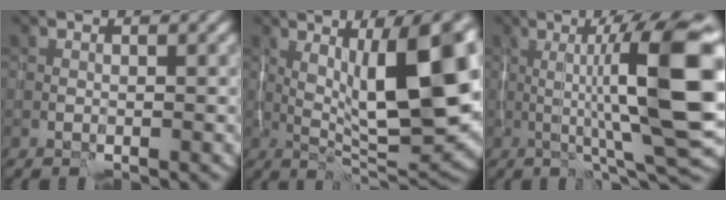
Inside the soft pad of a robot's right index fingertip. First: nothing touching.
{"total": 12.7, "force": [2.9, 3.0, 12.0], "torque": [-0.182, 0.003, 0.051]}
{"total": 12.3, "force": [0.9, 1.9, 12.1], "torque": [-0.182, 0.014, 0.014]}